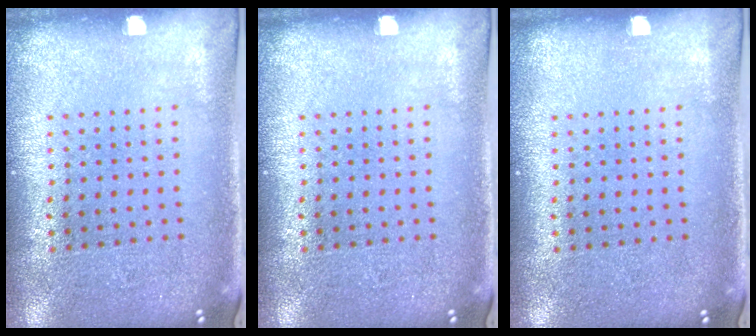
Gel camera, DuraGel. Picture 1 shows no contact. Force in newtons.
{"total": 0.0}
{"total": 0.0}